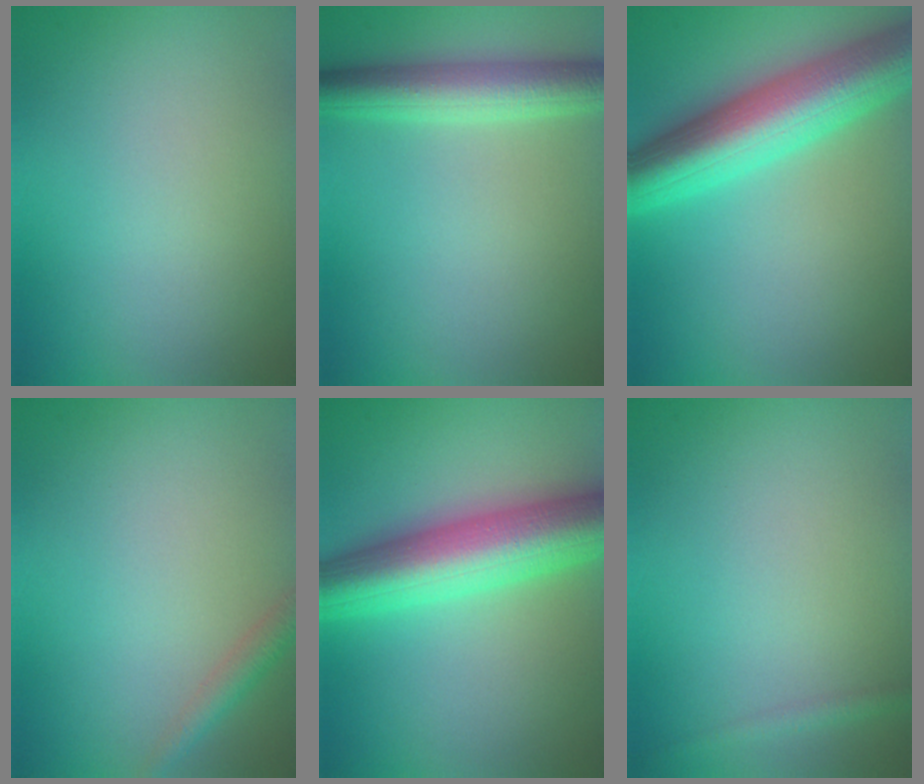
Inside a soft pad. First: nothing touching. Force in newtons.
{"total": 4.8, "press": 4.8, "slide": 0.1}
{"total": 9.2, "press": 9.2, "slide": 0.3}
{"total": 1.8, "press": 1.8, "slide": 0.1}
{"total": 9.5, "press": 9.5, "slide": 0.1}
{"total": 1.1, "press": 1.1, "slide": 0.1}